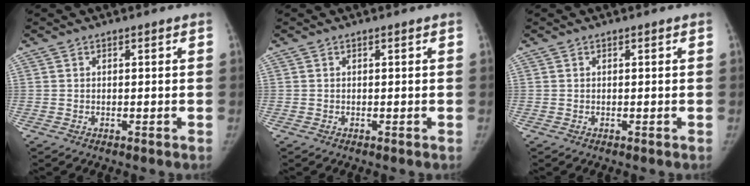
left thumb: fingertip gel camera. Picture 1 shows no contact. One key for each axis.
{"total": 0.0}
{"total": 0.0}